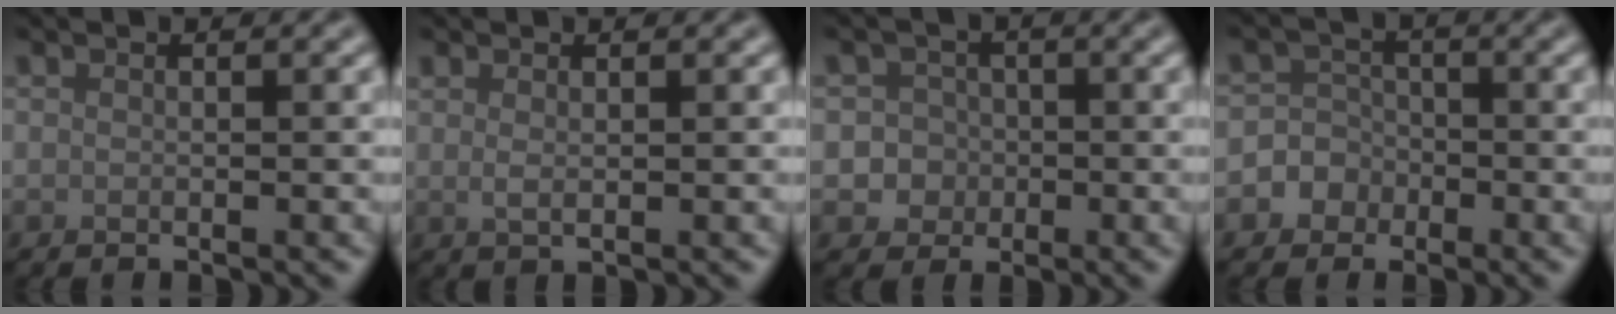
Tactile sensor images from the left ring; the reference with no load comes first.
{"total": 1.1, "force": [0.5, 0.4, 0.9], "torque": [-0.018, -0.003, 0.012]}
{"total": 3.5, "force": [-0.8, 3.3, 0.7], "torque": [0.020, 0.010, -0.029]}
{"total": 4.2, "force": [-1.8, 3.8, 0.5], "torque": [0.021, 0.008, -0.045]}